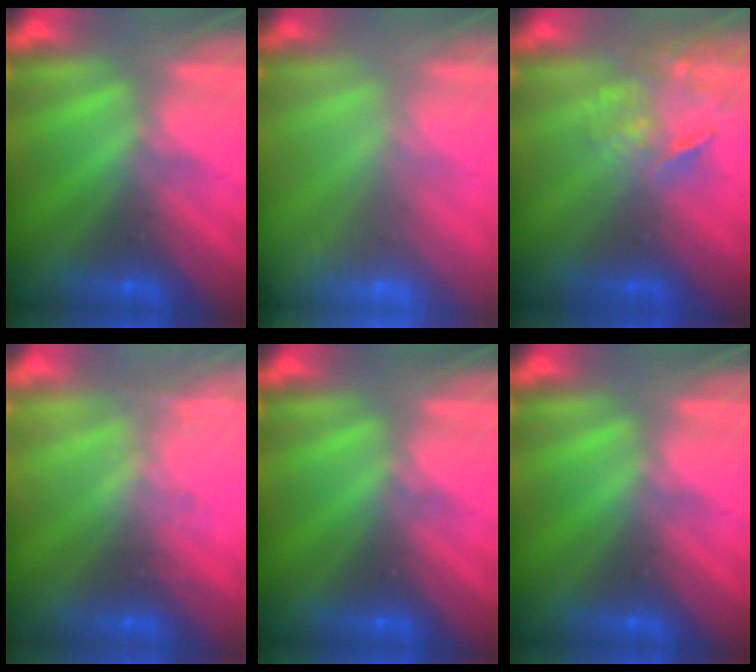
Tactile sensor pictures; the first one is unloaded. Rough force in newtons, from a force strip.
{"total": 6.9}
{"total": 3.7}
{"total": 2.3}
{"total": 0.0}
{"total": 0.0}